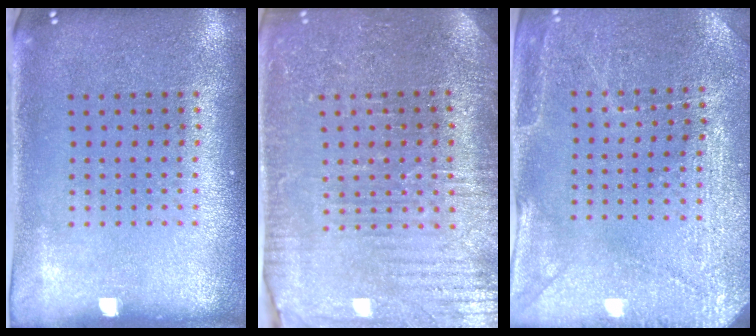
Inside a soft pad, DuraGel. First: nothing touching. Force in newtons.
{"total": 3.4, "press": 3.4, "slide": 0.7}
{"total": 2.9, "press": 2.9, "slide": 0.2}